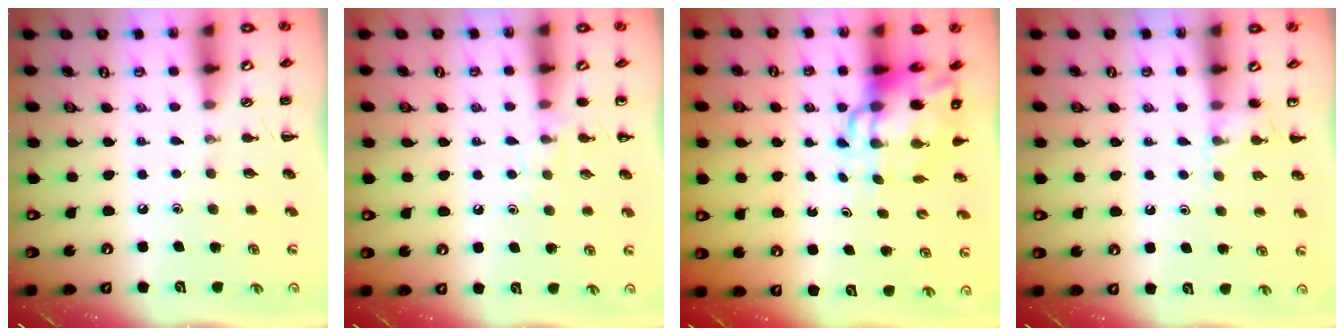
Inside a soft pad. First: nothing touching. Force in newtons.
{"total": 5.8, "press": 5.3, "slide": 2.2}
{"total": 9.3, "press": 9.0, "slide": 2.4}
{"total": 5.5, "press": 5.3, "slide": 1.5}